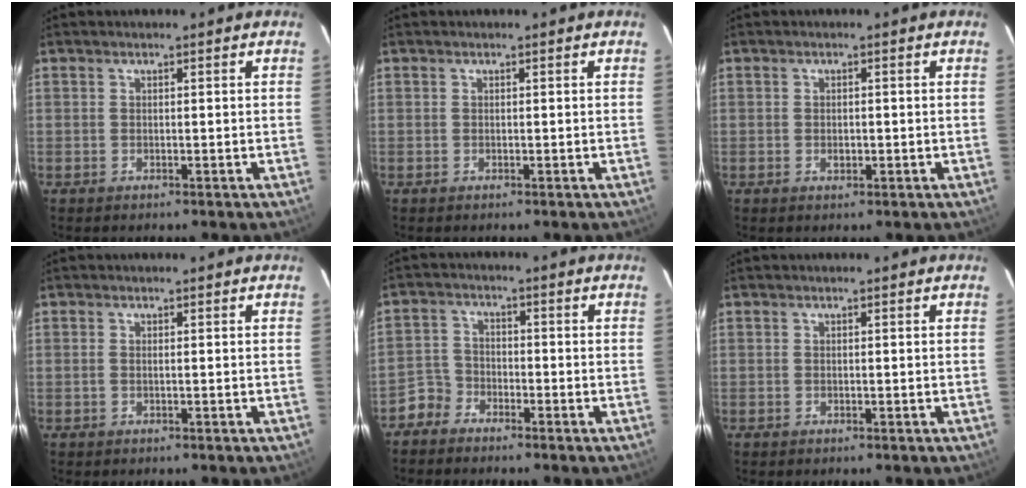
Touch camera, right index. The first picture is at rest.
{"total": 0.0}
{"total": 1.6, "force": [-0.4, 1.1, 1.1], "torque": [-0.018, 0.002, -0.006]}
{"total": 0.6, "force": [0.0, 0.1, 0.6], "torque": [-0.014, 0.001, -0.002]}
{"total": 4.1, "force": [-3.2, 2.5, 0.0], "torque": [-0.002, 0.015, -0.068]}
{"total": 0.0}